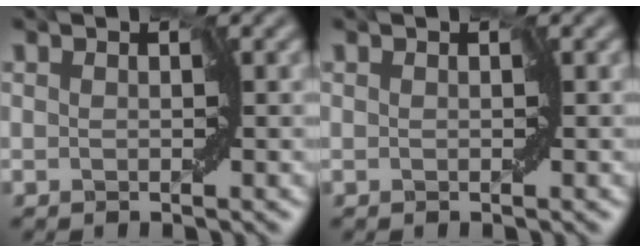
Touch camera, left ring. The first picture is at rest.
{"total": 0.0}